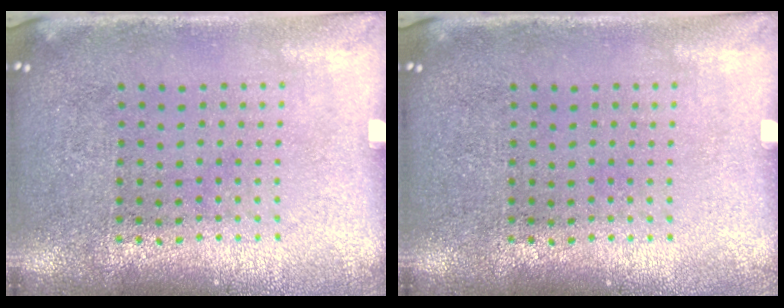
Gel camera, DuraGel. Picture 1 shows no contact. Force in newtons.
{"total": 0.0}